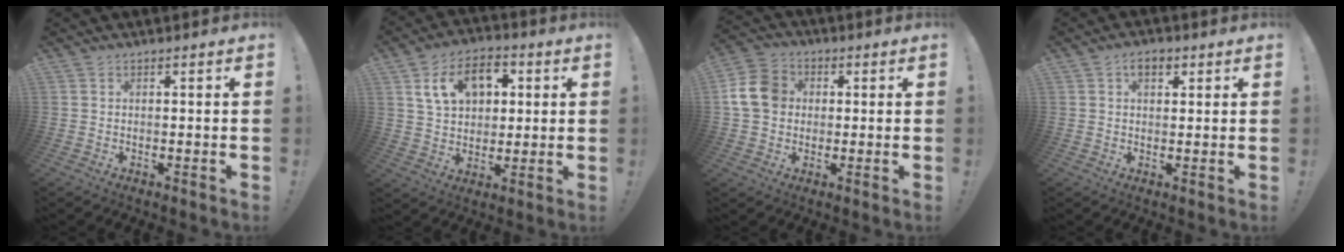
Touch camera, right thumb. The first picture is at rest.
{"total": 14.1, "force": [5.5, 9.8, 8.5], "torque": [-0.132, -0.007, 0.105]}
{"total": 12.7, "force": [1.2, 10.8, 6.5], "torque": [-0.111, 0.013, 0.030]}
{"total": 3.9, "force": [1.7, 2.4, 2.6], "torque": [-0.033, 0.001, 0.026]}